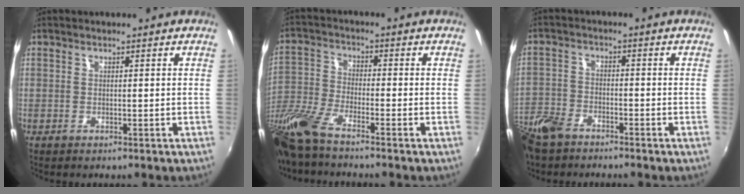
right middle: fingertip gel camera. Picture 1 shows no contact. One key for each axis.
{"total": 13.2, "fx": -10.1, "fy": 2.5, "fz": 8.1, "tx": -0.188, "ty": -0.029, "tz": -0.209}
{"total": 9.7, "fx": -7.3, "fy": 4.8, "fz": 4.2, "tx": -0.114, "ty": -0.007, "tz": -0.154}